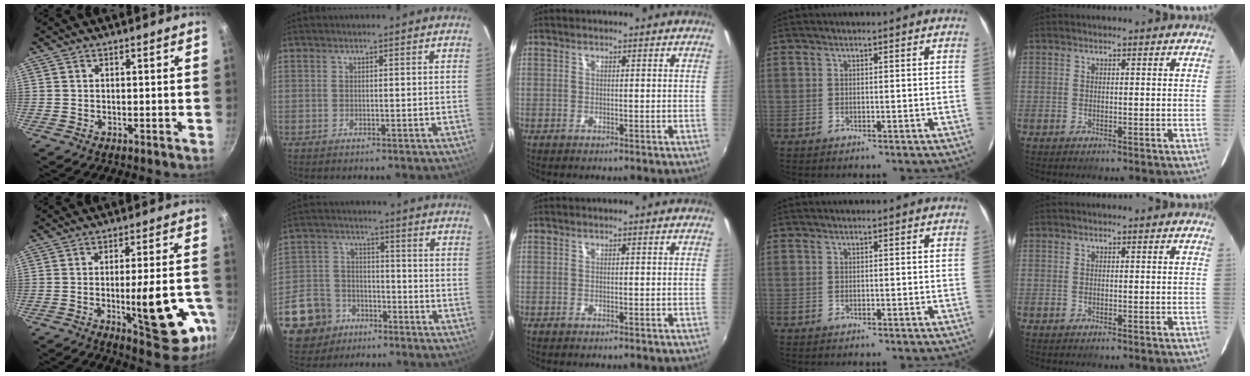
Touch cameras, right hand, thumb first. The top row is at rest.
{"thumb": {"total": 17.3, "force": [-5.2, 5.2, 15.6], "torque": [-0.182, 0.009, -0.062]}, "index": {"total": 13.5, "force": [-7.7, 10.4, 3.8], "torque": [-0.118, 0.029, -0.115]}}